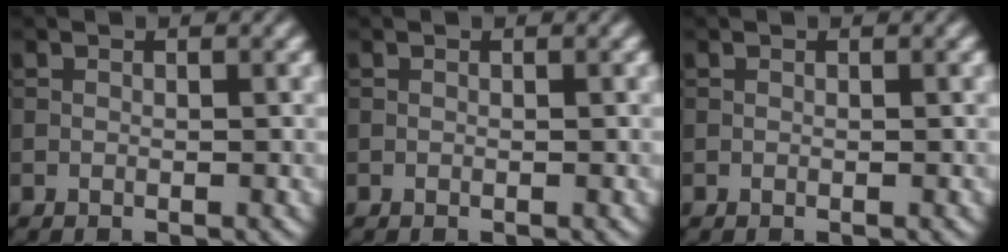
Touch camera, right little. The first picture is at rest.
{"total": 0.0}
{"total": 0.0}